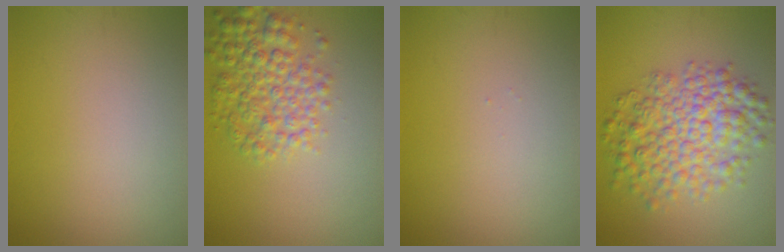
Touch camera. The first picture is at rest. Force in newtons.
{"total": 5.0, "press": 5.0, "slide": 0.1}
{"total": 0.0}
{"total": 7.0, "press": 7.0, "slide": 0.2}